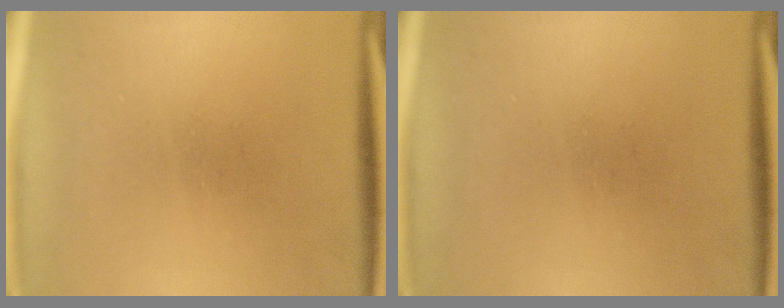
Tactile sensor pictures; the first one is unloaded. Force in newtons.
{"total": 0.0}